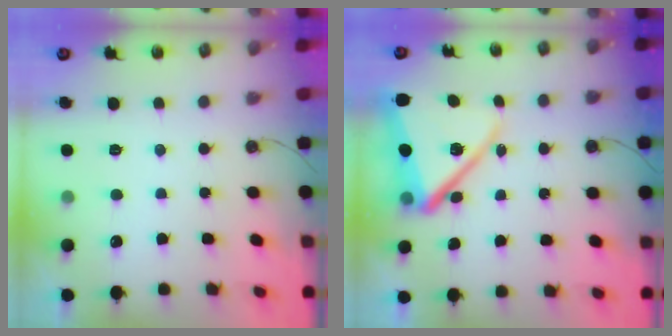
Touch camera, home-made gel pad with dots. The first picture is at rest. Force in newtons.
{"total": 16.8, "press": 16.8, "slide": 1.5}